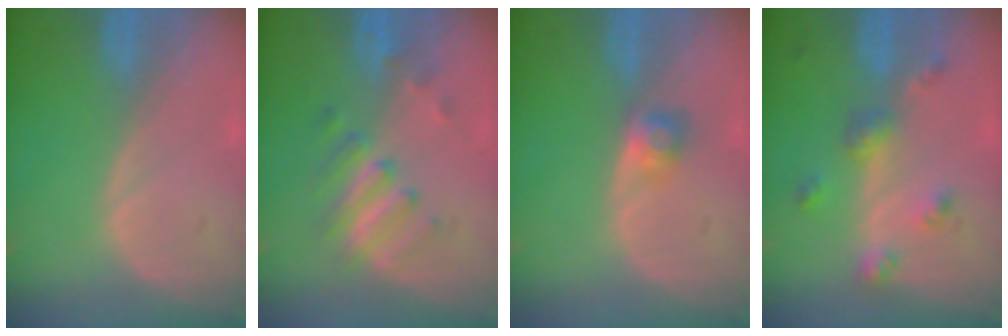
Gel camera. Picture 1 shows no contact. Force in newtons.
{"total": 5.4, "press": 5.3, "slide": 1.0}
{"total": 2.5, "press": 2.4, "slide": 0.8}
{"total": 4.9, "press": 4.4, "slide": 2.2}